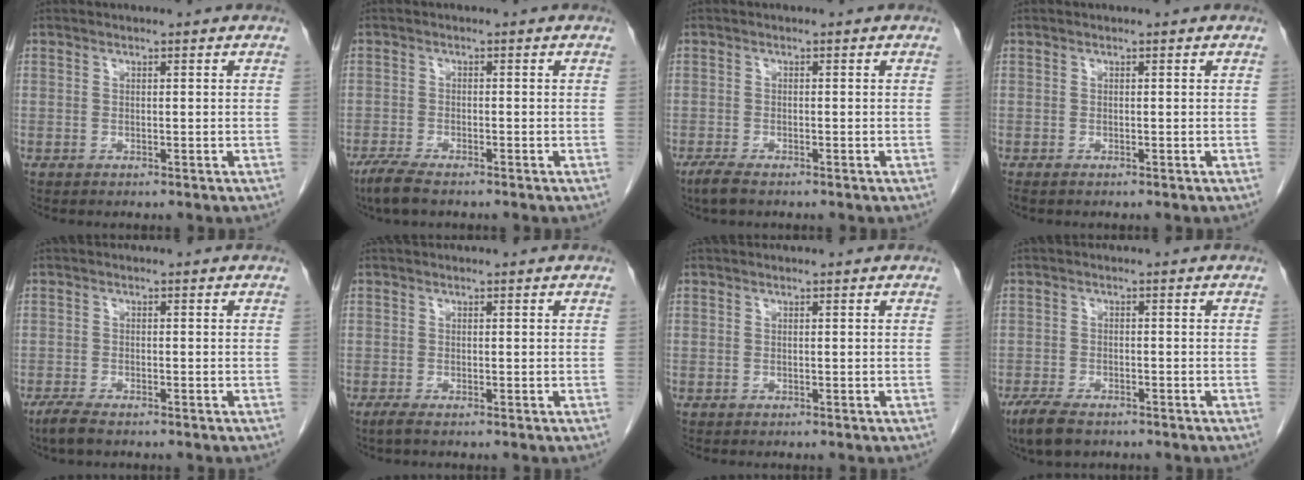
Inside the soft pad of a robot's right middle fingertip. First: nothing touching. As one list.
[{"total": 4.4, "force": [-3.4, 0.7, 2.7], "torque": [-0.058, -0.012, -0.058]}, {"total": 2.9, "force": [-2.2, 0.6, 1.8], "torque": [-0.043, -0.009, -0.037]}, {"total": 0.5, "force": [-0.5, 0.1, 0.3], "torque": [-0.009, -0.002, -0.008]}, {"total": 3.4, "force": [-2.6, 0.7, 2.1], "torque": [-0.047, -0.009, -0.043]}, {"total": 1.1, "force": [-0.8, 0.0, 0.8], "torque": [-0.025, -0.006, -0.018]}, {"total": 0.0}, {"total": 5.7, "force": [-4.4, 1.7, 3.3], "torque": [-0.064, -0.012, -0.072]}]